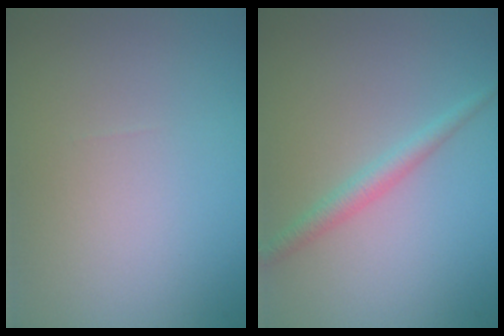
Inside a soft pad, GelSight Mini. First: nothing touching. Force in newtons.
{"total": 1.8, "press": 1.8, "slide": 0.1}